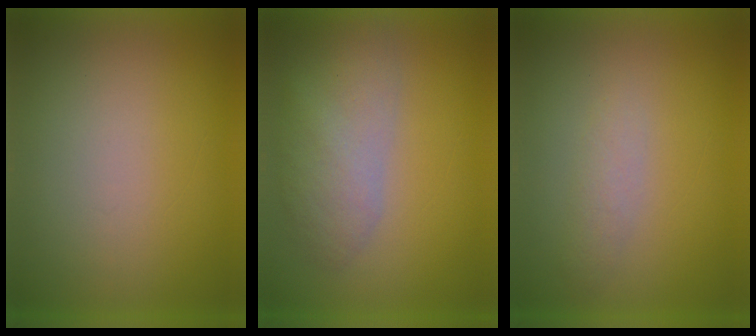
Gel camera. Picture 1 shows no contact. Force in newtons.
{"total": 5.4}
{"total": 1.8}